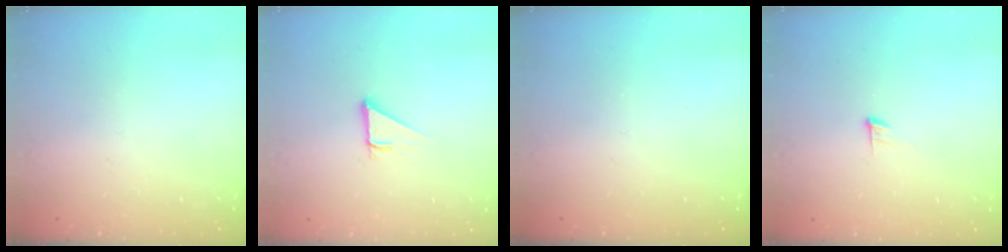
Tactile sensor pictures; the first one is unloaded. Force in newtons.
{"total": 3.0, "press": 3.0, "slide": 0.1}
{"total": 0.0}
{"total": 4.0, "press": 4.0, "slide": 0.3}